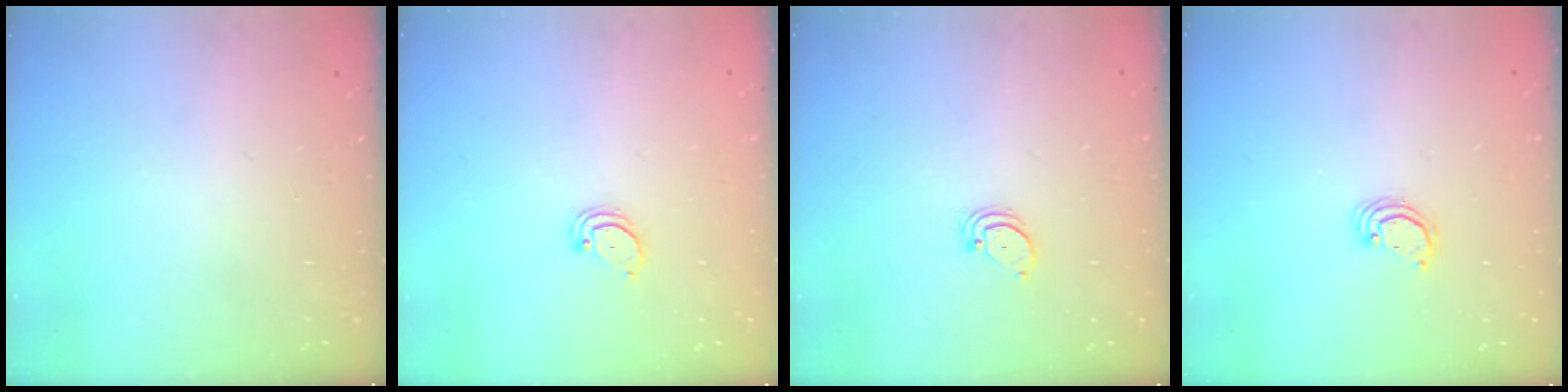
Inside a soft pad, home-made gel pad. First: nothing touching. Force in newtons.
{"total": 2.1, "press": 2.1, "slide": 0.2}
{"total": 2.1, "press": 2.1, "slide": 0.2}
{"total": 2.3, "press": 2.3, "slide": 0.3}